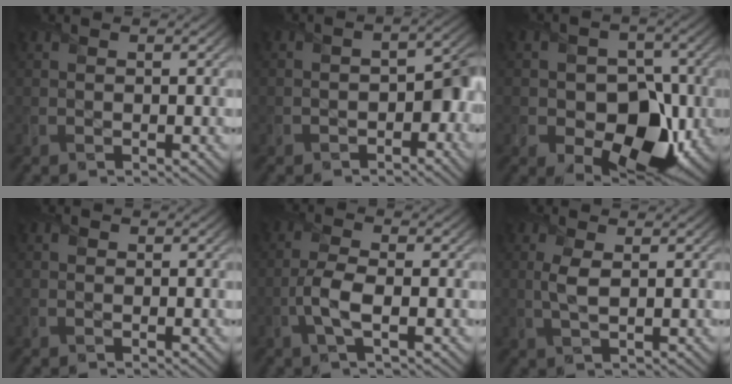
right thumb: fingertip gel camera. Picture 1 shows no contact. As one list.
[{"total": 4.7, "force": [-1.8, 3.0, 3.1], "torque": [-0.029, -0.003, -0.036]}, {"total": 10.8, "force": [-2.5, 7.8, 7.1], "torque": [-0.085, -0.017, -0.057]}, {"total": 0.5, "force": [0.1, 0.5, 0.1], "torque": [0.000, -0.002, -0.003]}, {"total": 4.0, "force": [-1.2, 1.2, 3.6], "torque": [-0.086, 0.003, -0.034]}, {"total": 2.6, "force": [0.6, 0.9, 2.4], "torque": [-0.064, 0.002, 0.011]}]